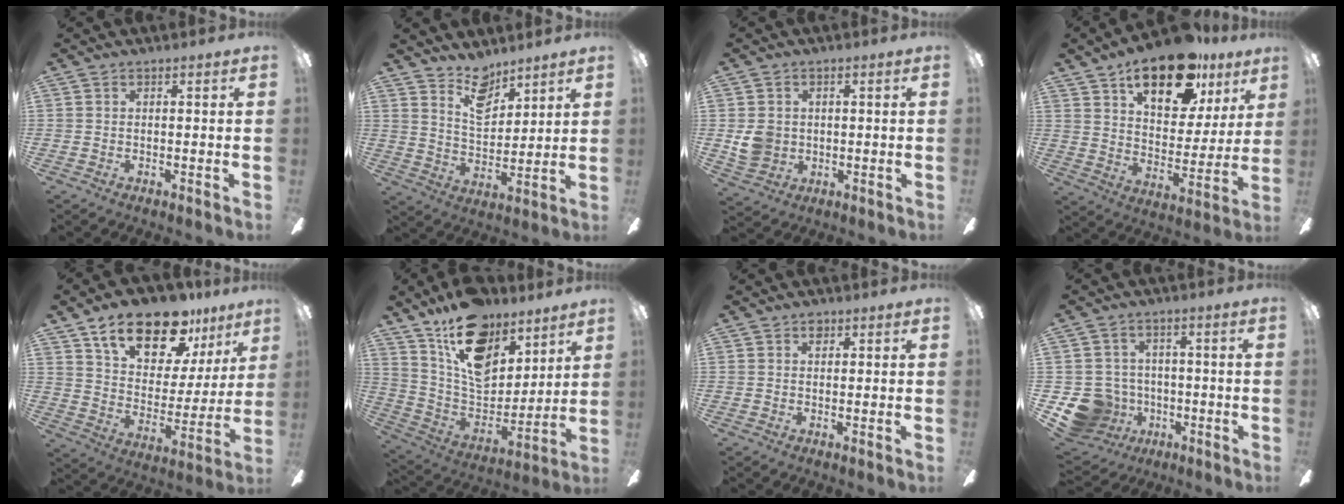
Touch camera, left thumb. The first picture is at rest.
{"total": 9.9, "force": [7.9, 4.8, 3.8], "torque": [-0.061, -0.043, 0.145]}
{"total": 5.8, "force": [0.3, 5.3, 2.3], "torque": [-0.040, 0.008, 0.009]}
{"total": 21.0, "force": [13.5, 10.0, 12.6], "torque": [-0.187, -0.065, 0.228]}
{"total": 19.6, "force": [13.7, 9.3, 10.6], "torque": [-0.176, -0.076, 0.239]}
{"total": 19.6, "force": [12.6, 11.2, 10.1], "torque": [-0.173, -0.080, 0.230]}
{"total": 1.5, "force": [0.8, 0.9, 0.8], "torque": [-0.001, -0.004, 0.011]}
{"total": 10.7, "force": [-3.9, 9.4, 3.3], "torque": [-0.110, 0.023, -0.063]}